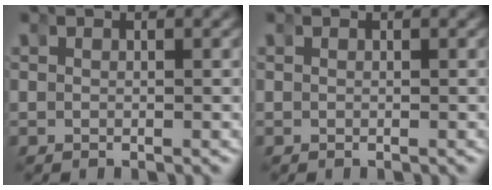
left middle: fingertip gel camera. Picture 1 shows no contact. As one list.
[{"total": 0.0}]